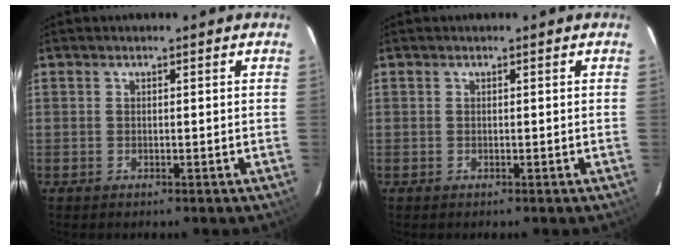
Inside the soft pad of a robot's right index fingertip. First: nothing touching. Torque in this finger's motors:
{"motor_torque": [0.00, 0.00, 0.02, 0.00]}